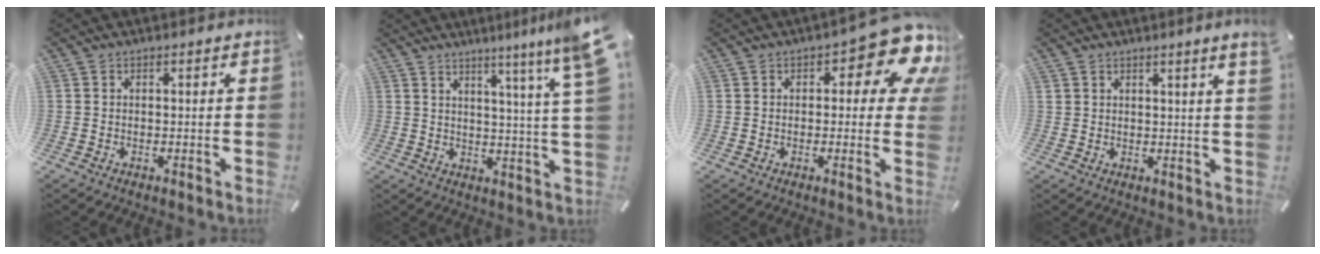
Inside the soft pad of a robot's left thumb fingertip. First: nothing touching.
{"total": 10.5, "force": [6.4, -0.9, 8.3], "torque": [-0.132, -0.043, 0.097]}
{"total": 12.2, "force": [5.5, 5.3, 9.5], "torque": [-0.113, -0.039, 0.090]}
{"total": 2.7, "force": [1.8, -0.2, 2.0], "torque": [-0.031, -0.008, 0.031]}